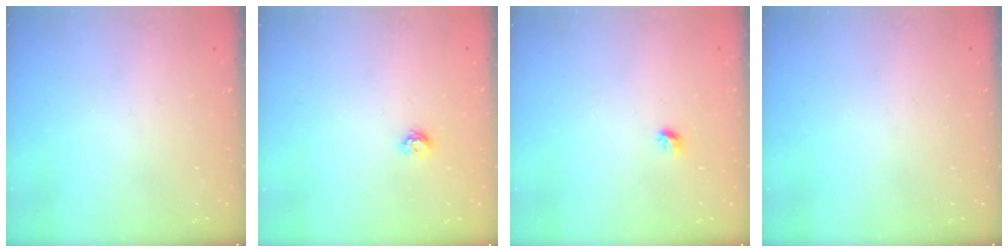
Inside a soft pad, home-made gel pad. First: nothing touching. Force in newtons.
{"total": 4.6, "press": 4.5, "slide": 0.6}
{"total": 4.2, "press": 4.1, "slide": 1.0}
{"total": 0.0}